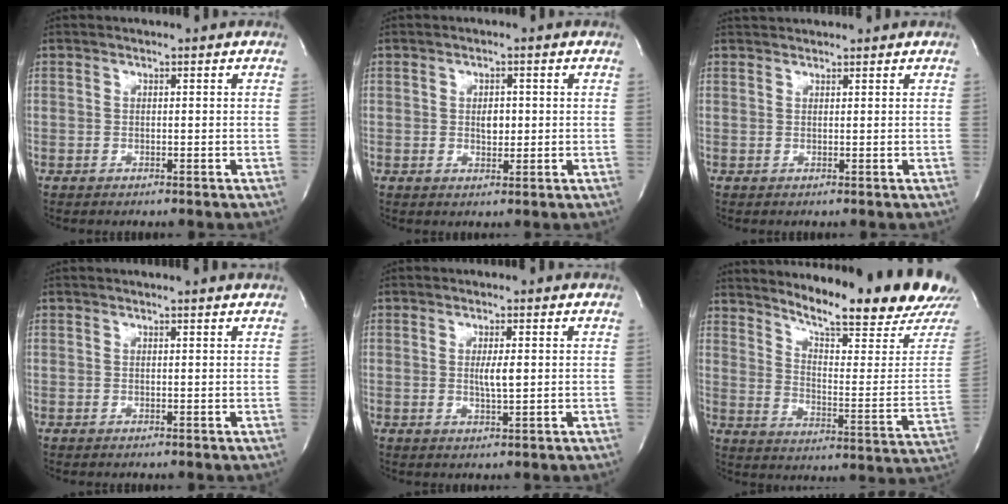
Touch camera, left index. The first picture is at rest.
{"total": 2.3, "force": [0.2, 1.3, 1.9], "torque": [-0.031, 0.000, 0.005]}
{"total": 2.3, "force": [2.3, 0.3, 0.3], "torque": [-0.007, 0.027, 0.042]}
{"total": 1.4, "force": [1.3, -0.4, 0.3], "torque": [-0.017, -0.004, 0.018]}
{"total": 2.7, "force": [0.3, 0.2, 2.7], "torque": [-0.051, -0.004, 0.006]}
{"total": 19.5, "force": [17.9, -0.8, 7.7], "torque": [-0.129, -0.104, 0.236]}